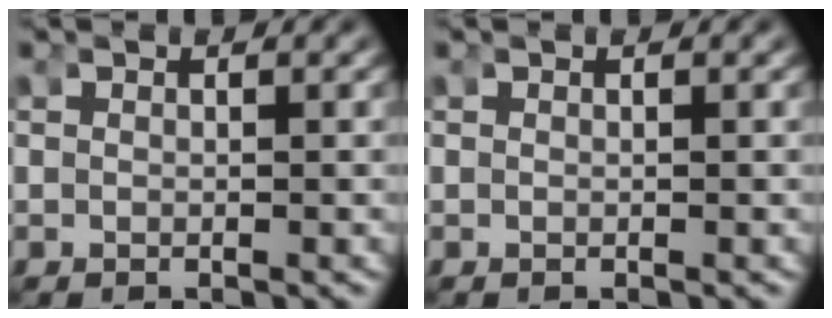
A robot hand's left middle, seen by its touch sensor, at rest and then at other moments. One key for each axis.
{"total": 0.0}